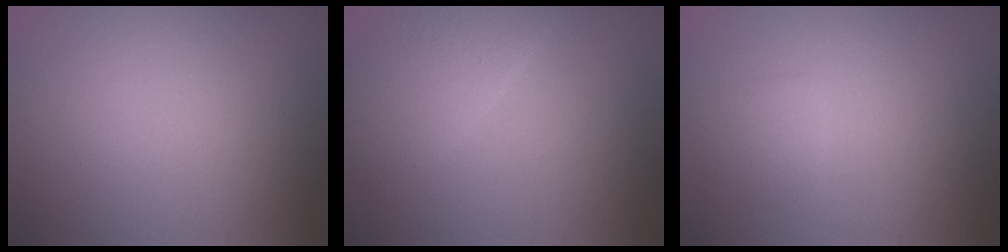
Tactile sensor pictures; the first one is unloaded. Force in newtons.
{"total": 2.9, "press": 2.9, "slide": 0.2}
{"total": 1.4, "press": 1.3, "slide": 0.3}